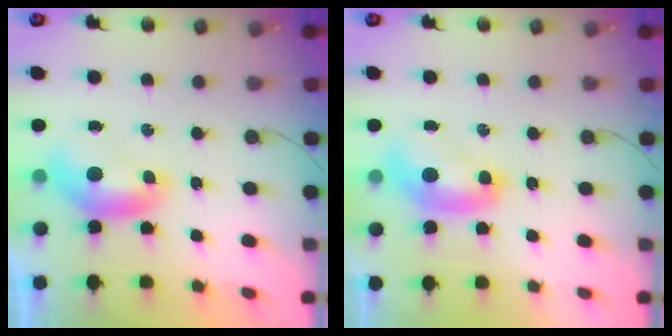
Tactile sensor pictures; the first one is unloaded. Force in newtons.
{"total": 2.0, "press": 2.0, "slide": 0.2}